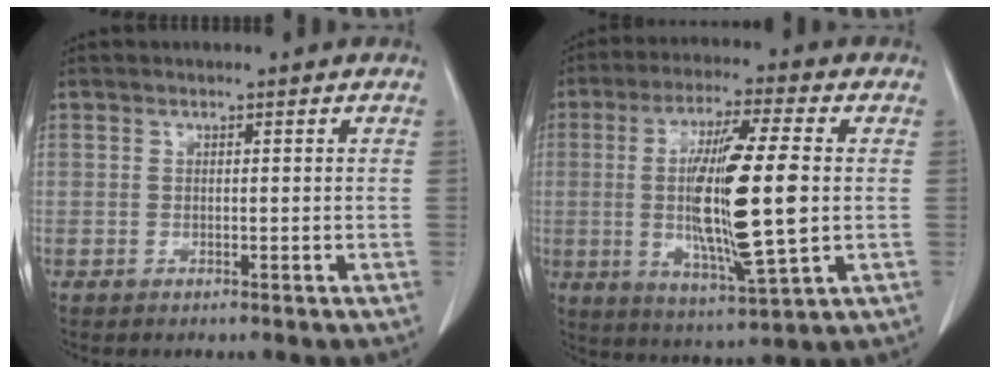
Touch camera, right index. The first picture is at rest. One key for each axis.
{"total": 16.1, "fx": -0.1, "fy": 1.4, "fz": 16.0, "tx": -0.298, "ty": -0.016, "tz": -0.004}